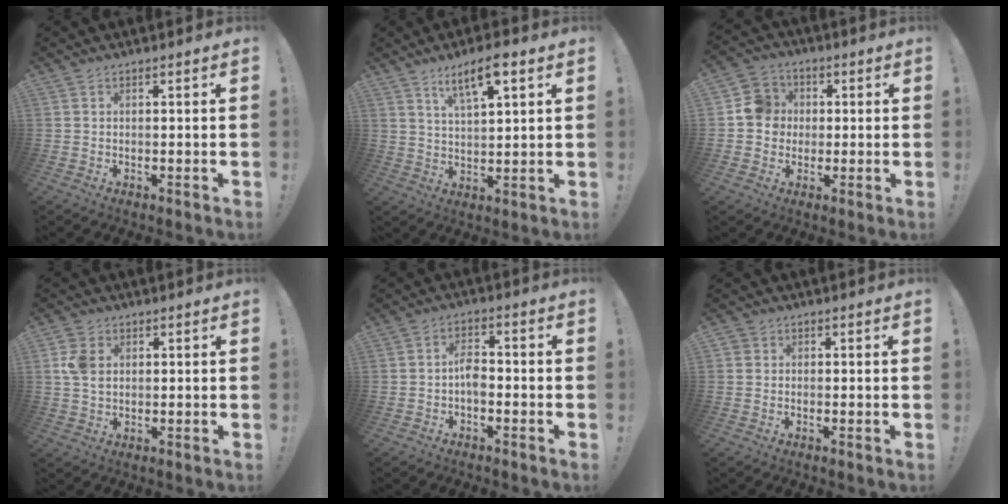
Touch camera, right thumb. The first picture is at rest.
{"total": 8.7, "force": [5.2, 2.3, 6.6], "torque": [-0.110, -0.018, 0.087]}
{"total": 9.2, "force": [0.3, 8.8, 2.7], "torque": [-0.033, 0.017, 0.013]}
{"total": 5.6, "force": [1.4, 4.1, 3.6], "torque": [-0.071, 0.005, 0.027]}
{"total": 4.7, "force": [-1.6, 2.5, 3.6], "torque": [-0.082, 0.006, -0.030]}
{"total": 1.2, "force": [-0.2, 1.2, 0.1], "torque": [-0.010, 0.007, -0.003]}